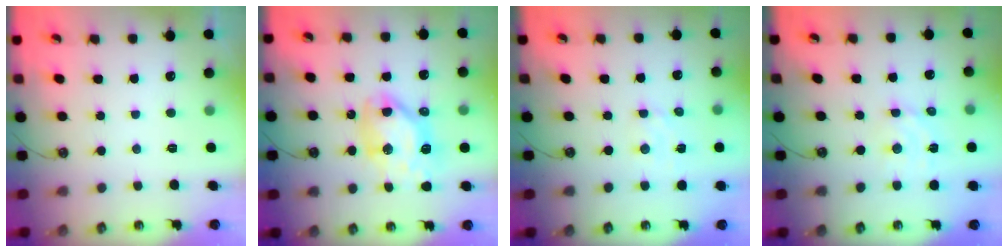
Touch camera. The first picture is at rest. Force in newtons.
{"total": 12.9, "press": 12.8, "slide": 1.5}
{"total": 2.7, "press": 2.7, "slide": 0.4}
{"total": 4.0, "press": 3.9, "slide": 0.5}